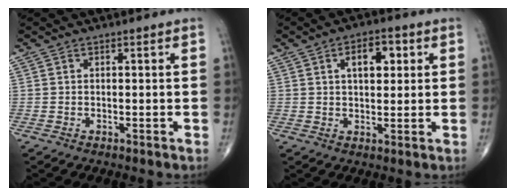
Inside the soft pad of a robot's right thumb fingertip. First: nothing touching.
{"total": 6.8, "force": [2.1, 3.7, 5.3], "torque": [-0.058, 0.002, 0.030]}